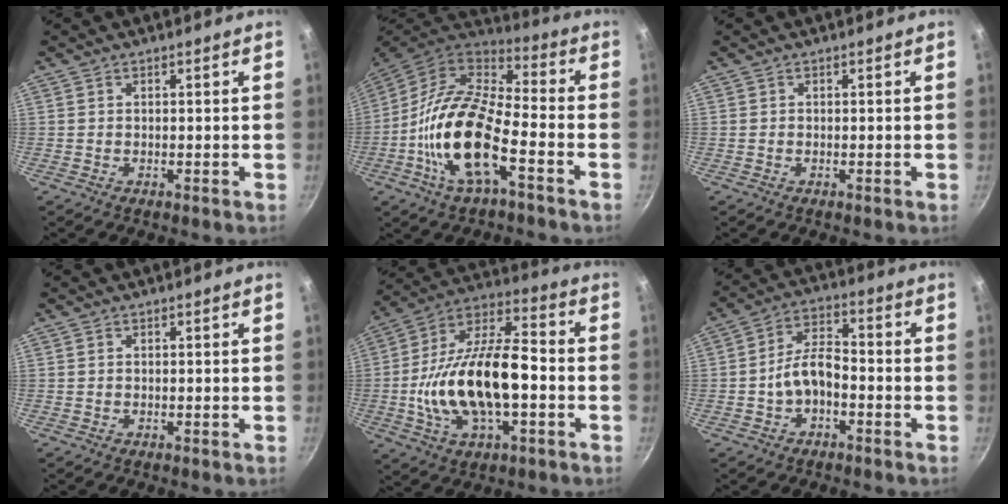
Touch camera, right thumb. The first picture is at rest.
{"total": 17.1, "force": [-6.1, 7.0, 14.3], "torque": [-0.270, 0.044, -0.134]}
{"total": 0.0}
{"total": 0.0}
{"total": 21.6, "force": [-3.3, 10.6, 18.6], "torque": [-0.327, 0.039, -0.065]}
{"total": 6.2, "force": [-2.8, 2.9, 4.7], "torque": [-0.086, 0.042, -0.054]}